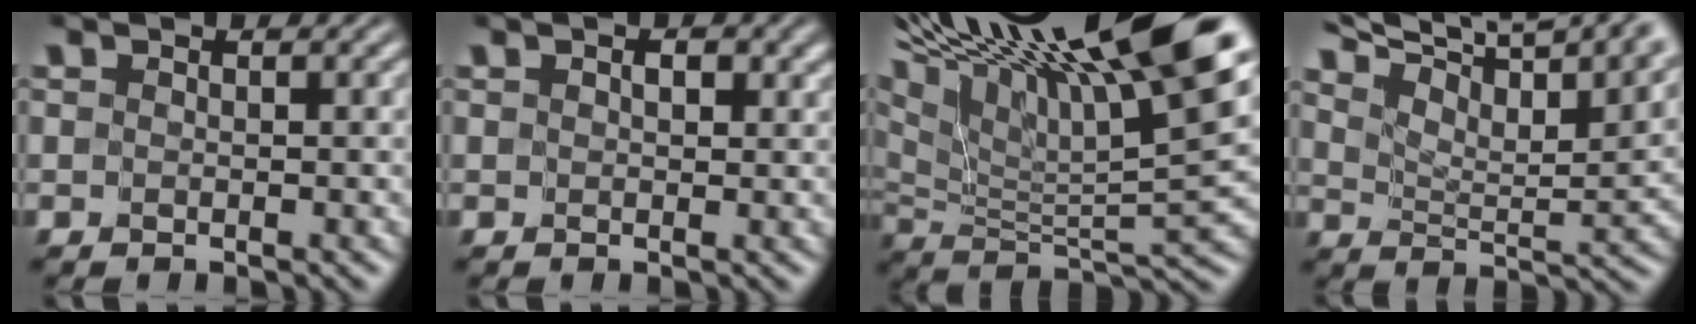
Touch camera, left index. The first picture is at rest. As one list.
[{"total": 1.5, "force": [0.5, 0.9, 1.1], "torque": [-0.010, -0.001, 0.007]}, {"total": 17.4, "force": [10.6, 4.2, 13.2], "torque": [-0.243, 0.040, 0.174]}, {"total": 11.8, "force": [9.9, 2.5, 6.0], "torque": [-0.106, 0.008, 0.140]}]